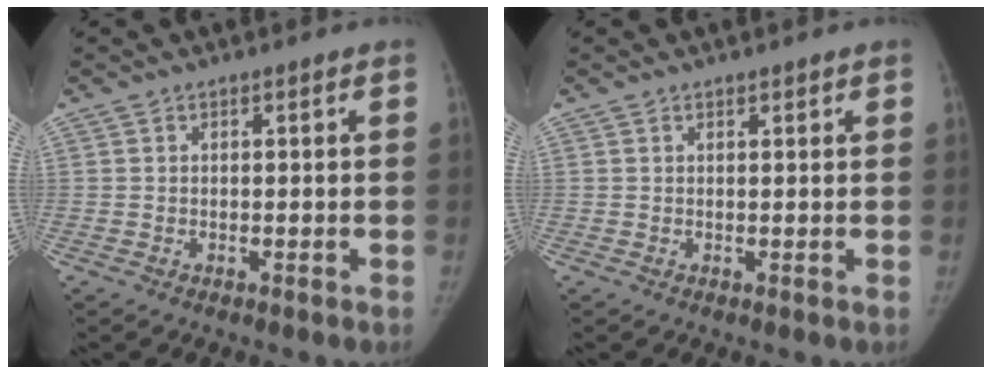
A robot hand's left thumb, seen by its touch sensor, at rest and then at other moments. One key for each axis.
{"total": 0.7, "fx": 0.5, "fy": 0.2, "fz": 0.3, "tx": -0.007, "ty": -0.003, "tz": 0.009}